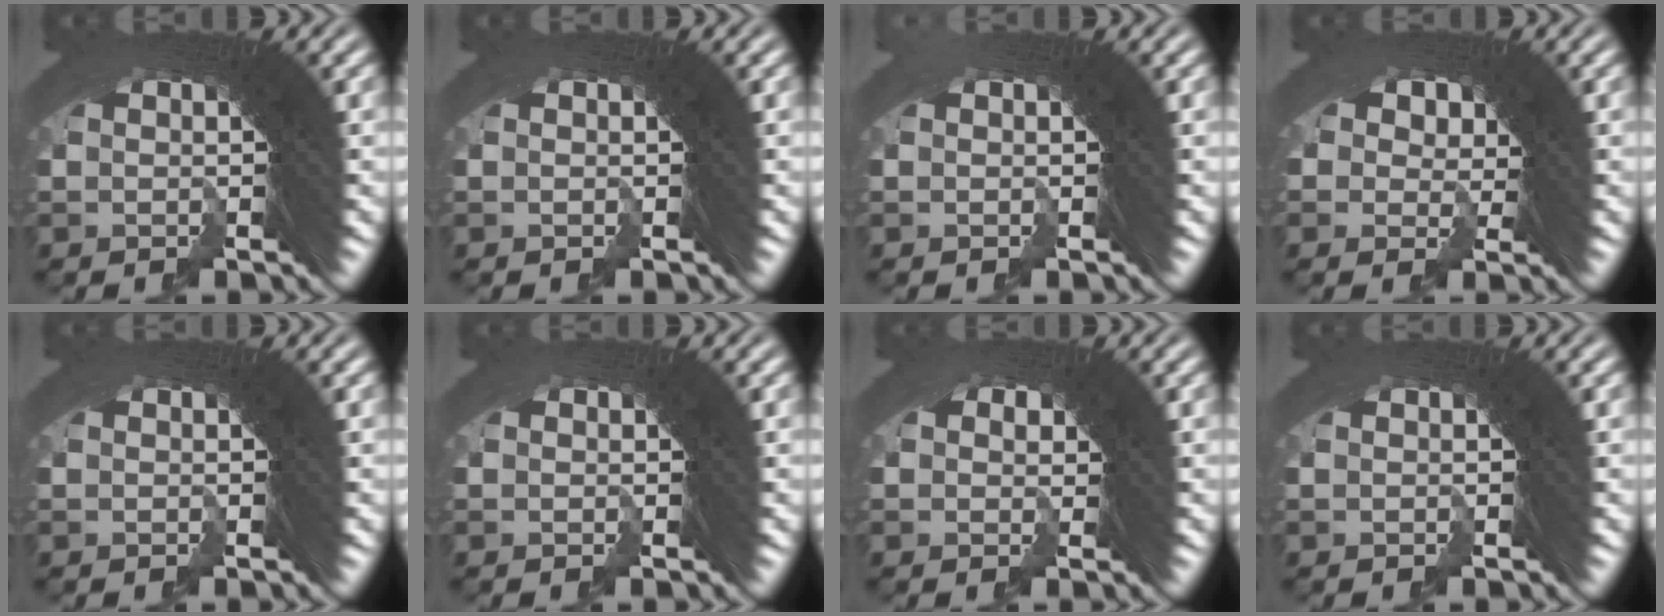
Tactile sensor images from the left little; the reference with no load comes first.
{"total": 0.0}
{"total": 2.3, "force": [-0.5, -1.5, -1.7], "torque": [0.027, -0.008, -0.004]}
{"total": 3.6, "force": [-0.9, 3.5, 0.1], "torque": [-0.021, -0.029, 0.000]}
{"total": 0.0}
{"total": 0.8, "force": [-0.6, 0.2, -0.5], "torque": [0.004, -0.008, -0.007]}
{"total": 2.2, "force": [-1.1, 1.9, -0.2], "torque": [-0.002, -0.019, -0.014]}
{"total": 0.0}